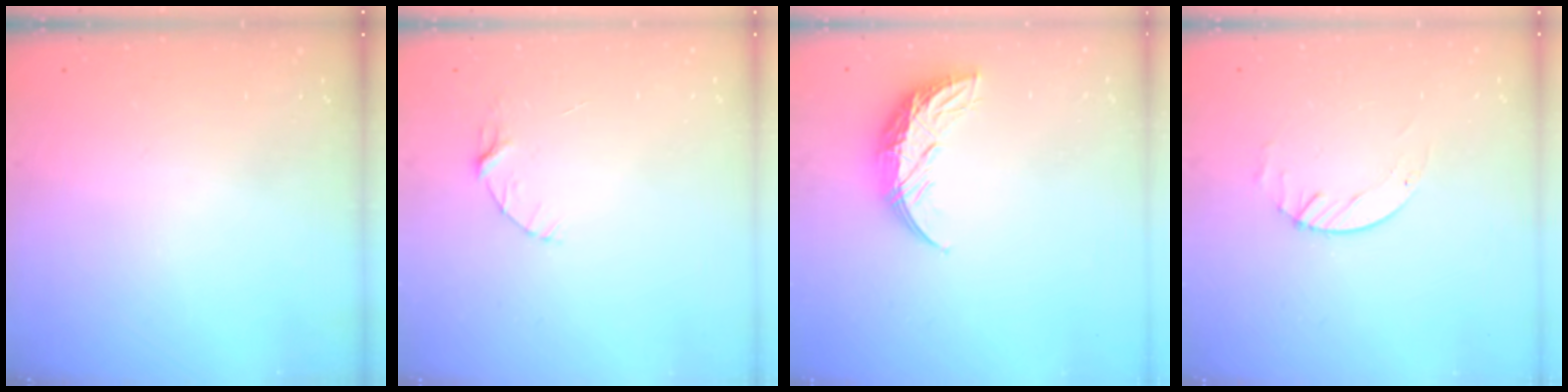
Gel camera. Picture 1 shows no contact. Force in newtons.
{"total": 3.6, "press": 3.6, "slide": 0.4}
{"total": 11.3, "press": 11.3, "slide": 0.3}
{"total": 2.0, "press": 2.0, "slide": 0.2}